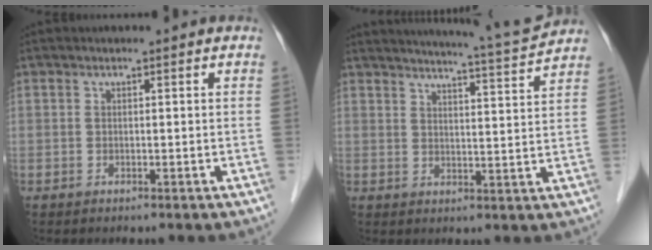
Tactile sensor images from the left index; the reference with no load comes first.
{"total": 10.6, "force": [10.1, -1.7, 2.6], "torque": [-0.051, -0.026, 0.136]}